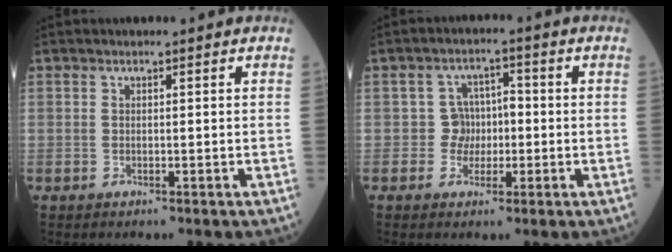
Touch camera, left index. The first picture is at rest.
{"total": 3.8, "force": [-0.8, 3.6, 1.0], "torque": [-0.005, 0.009, -0.019]}